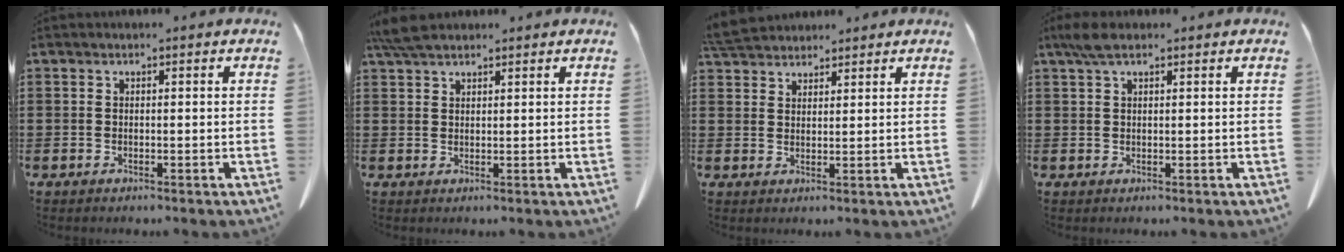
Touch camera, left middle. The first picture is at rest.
{"total": 4.3, "force": [3.4, 1.1, 2.4], "torque": [-0.064, -0.002, 0.064]}
{"total": 4.7, "force": [4.5, 1.0, 1.1], "torque": [-0.035, -0.007, 0.088]}
{"total": 3.1, "force": [1.8, 1.0, 2.3], "torque": [-0.050, 0.002, 0.033]}